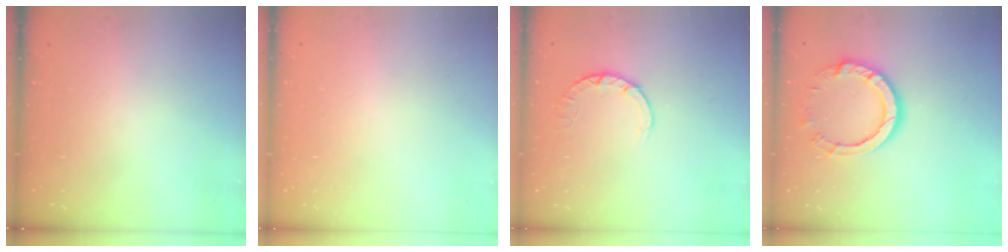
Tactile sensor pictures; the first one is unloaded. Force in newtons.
{"total": 2.6, "press": 2.6, "slide": 0.2}
{"total": 2.8, "press": 2.8, "slide": 0.4}
{"total": 10.8, "press": 10.7, "slide": 1.0}